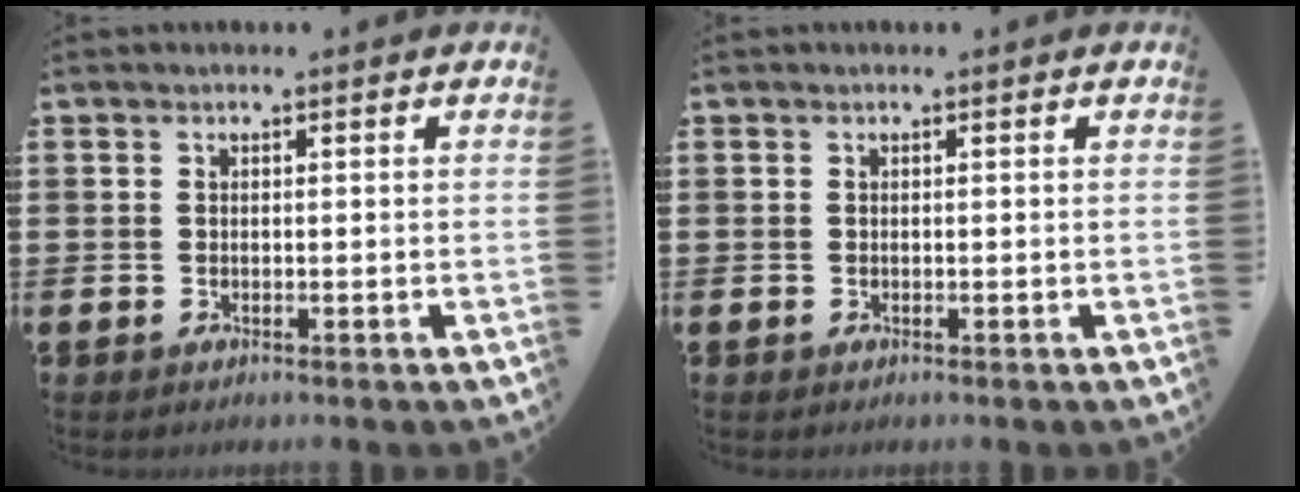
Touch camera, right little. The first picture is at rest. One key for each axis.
{"total": 0.0}